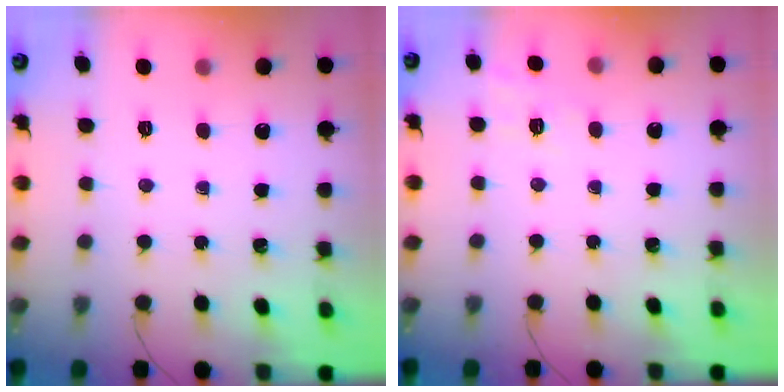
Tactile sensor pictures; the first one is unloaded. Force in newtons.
{"total": 7.8, "press": 7.5, "slide": 2.0}